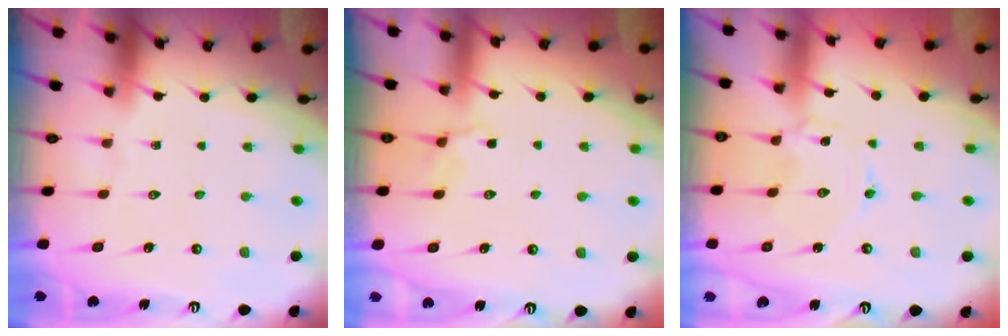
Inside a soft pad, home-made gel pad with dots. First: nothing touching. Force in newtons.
{"total": 3.0, "press": 2.5, "slide": 1.6}
{"total": 0.0}